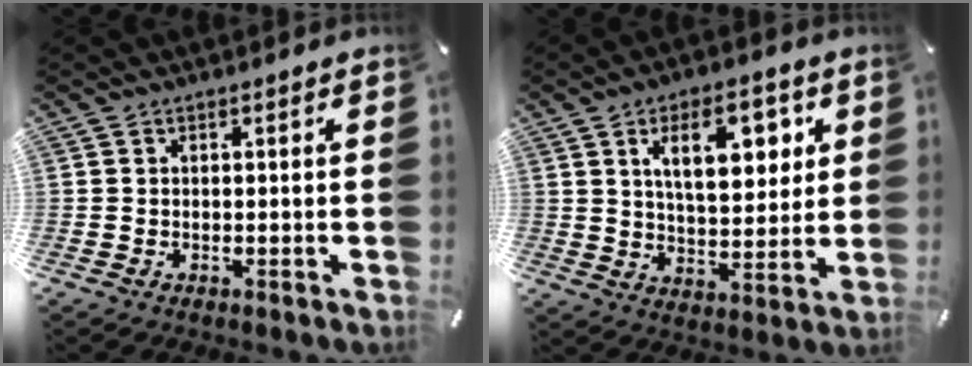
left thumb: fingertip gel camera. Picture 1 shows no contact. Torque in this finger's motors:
{"motor_torque": [2.53, 2.48, 2.11, -0.67, 0.57]}